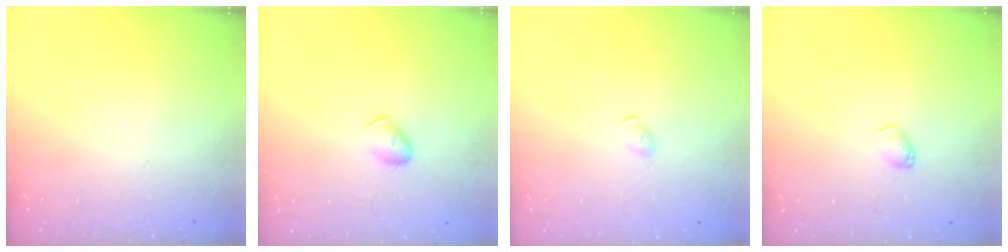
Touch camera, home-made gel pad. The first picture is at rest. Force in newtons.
{"total": 5.5, "press": 5.4, "slide": 0.8}
{"total": 3.3, "press": 3.2, "slide": 0.6}
{"total": 3.0, "press": 2.9, "slide": 0.7}